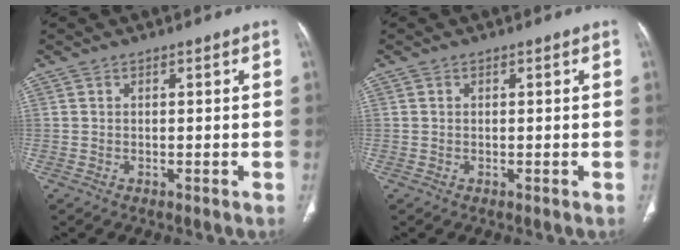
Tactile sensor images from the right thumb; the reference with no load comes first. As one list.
[{"total": 0.0}]